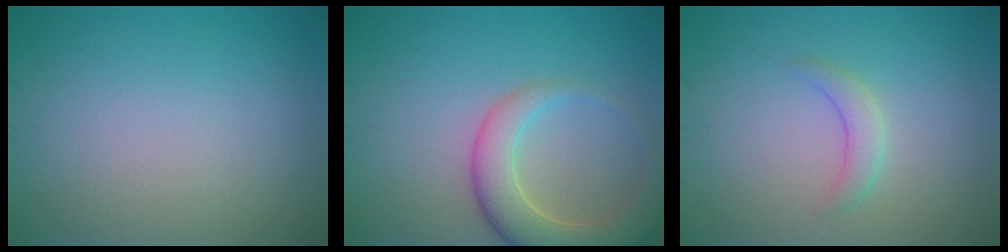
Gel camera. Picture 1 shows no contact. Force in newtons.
{"total": 5.7, "press": 5.7, "slide": 0.8}
{"total": 1.7, "press": 1.7, "slide": 0.0}